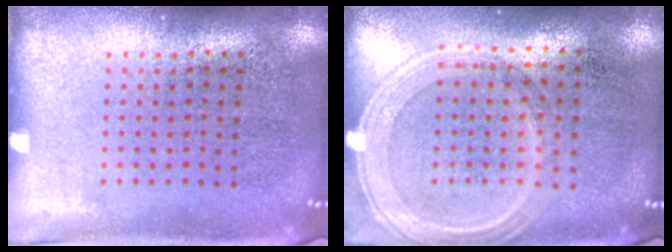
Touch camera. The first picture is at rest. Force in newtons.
{"total": 1.2, "press": 1.2, "slide": 0.4}